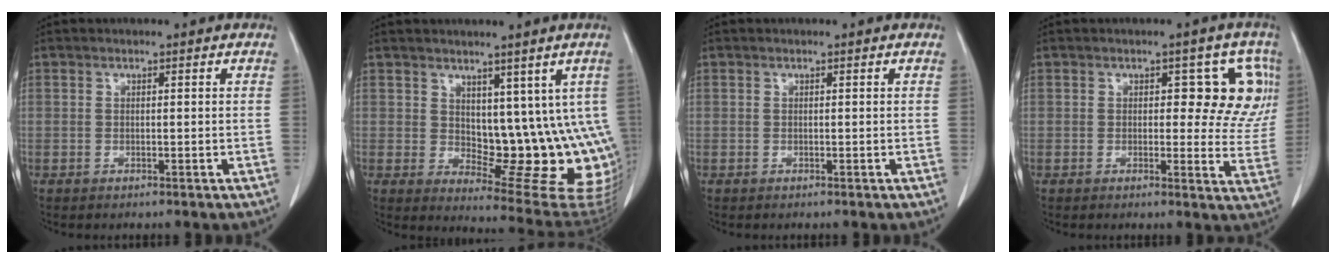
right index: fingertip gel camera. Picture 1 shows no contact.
{"total": 12.6, "force": [3.2, 5.9, 10.7], "torque": [-0.122, -0.011, 0.061]}
{"total": 0.0}
{"total": 7.9, "force": [2.4, 4.3, 6.2], "torque": [-0.039, 0.016, 0.020]}